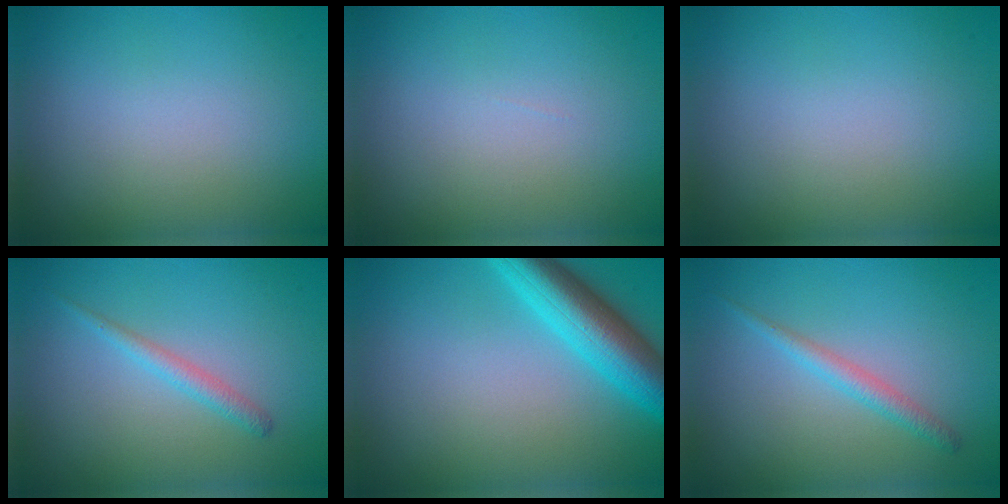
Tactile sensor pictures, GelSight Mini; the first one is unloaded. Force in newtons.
{"total": 0.0}
{"total": 0.0}
{"total": 1.5, "press": 1.5, "slide": 0.1}
{"total": 6.6, "press": 6.6, "slide": 0.2}
{"total": 1.7, "press": 1.7, "slide": 0.1}